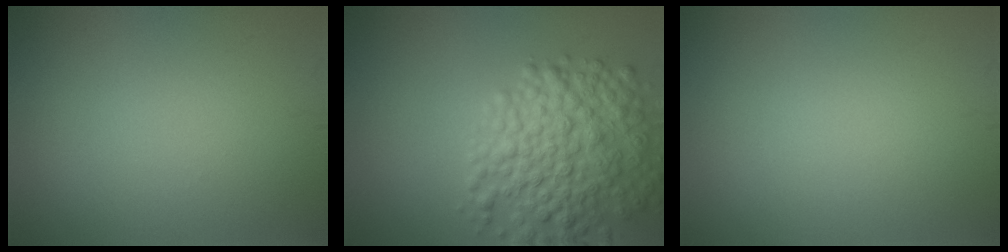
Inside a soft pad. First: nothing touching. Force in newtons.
{"total": 7.1, "press": 7.1, "slide": 0.3}
{"total": 0.0}